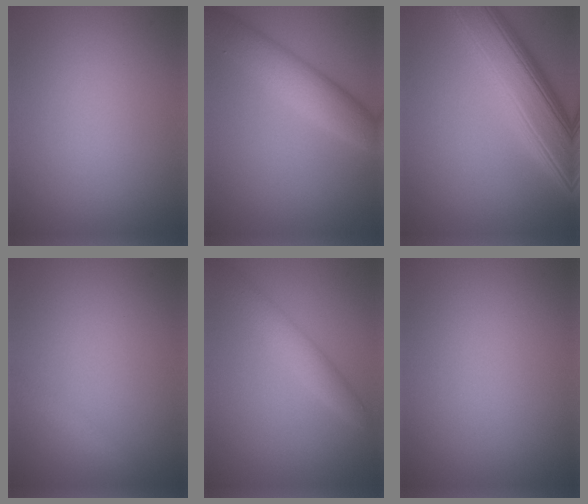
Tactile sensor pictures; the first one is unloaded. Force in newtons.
{"total": 4.8, "press": 4.8, "slide": 0.0}
{"total": 9.9, "press": 9.9, "slide": 0.2}
{"total": 1.3, "press": 1.3, "slide": 0.0}
{"total": 2.6, "press": 2.6, "slide": 0.0}
{"total": 0.0}